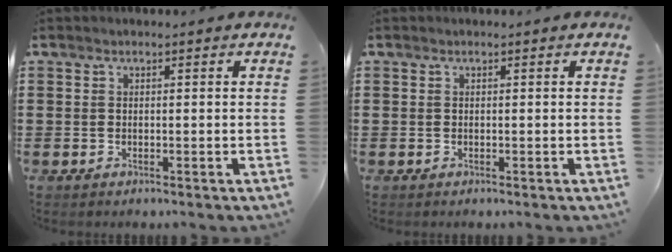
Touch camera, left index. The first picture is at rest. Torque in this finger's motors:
{"motor_torque": [0.00, 0.00, 0.00, 0.00]}